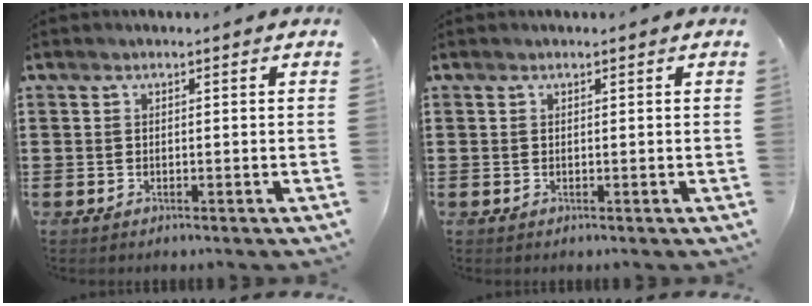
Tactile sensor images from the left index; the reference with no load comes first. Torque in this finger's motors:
{"motor_torque": [0.22, 0.03, 0.01, 0.01]}